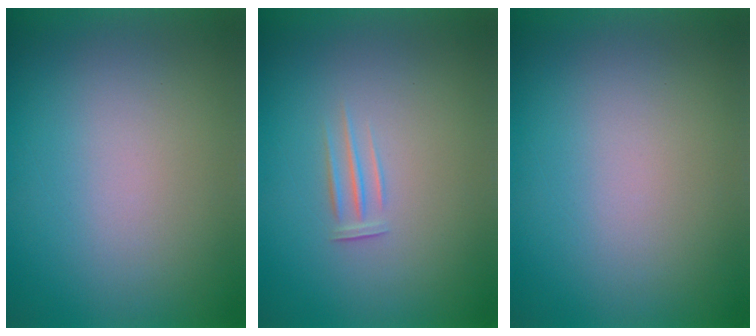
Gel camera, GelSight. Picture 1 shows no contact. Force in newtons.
{"total": 1.9}
{"total": 0.0}